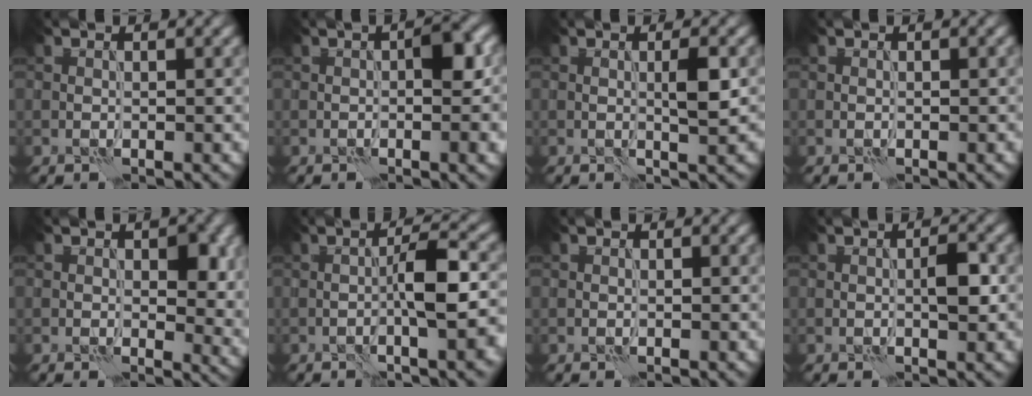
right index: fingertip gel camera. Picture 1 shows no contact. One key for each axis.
{"total": 4.3, "fx": -0.4, "fy": 1.0, "fz": 4.2, "tx": -0.061, "ty": 0.012, "tz": -0.012}
{"total": 2.3, "fx": 0.0, "fy": 0.2, "fz": 2.3, "tx": -0.042, "ty": 0.002, "tz": -0.001}
{"total": 0.0}
{"total": 4.1, "fx": 0.7, "fy": 2.2, "fz": 3.3, "tx": -0.031, "ty": -0.006, "tz": 0.012}
{"total": 5.7, "fx": -1.3, "fy": 0.8, "fz": 5.5, "tx": -0.089, "ty": 0.015, "tz": -0.027}
{"total": 0.0}
{"total": 2.3, "fx": -0.2, "fy": 0.6, "fz": 2.2, "tx": -0.036, "ty": 0.004, "tz": -0.005}